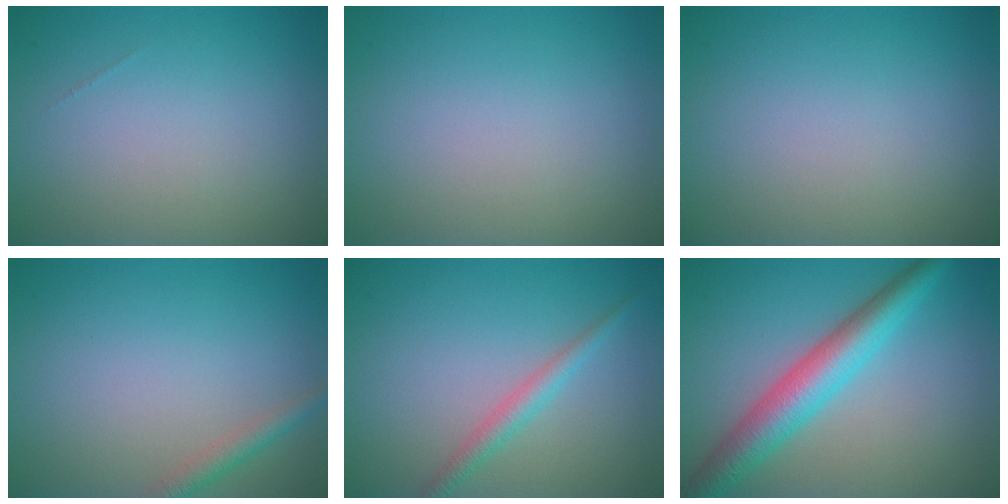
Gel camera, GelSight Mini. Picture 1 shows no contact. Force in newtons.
{"total": 0.0}
{"total": 0.0}
{"total": 1.8, "press": 1.8, "slide": 0.1}
{"total": 2.0, "press": 2.0, "slide": 0.0}
{"total": 5.9, "press": 5.9, "slide": 0.2}